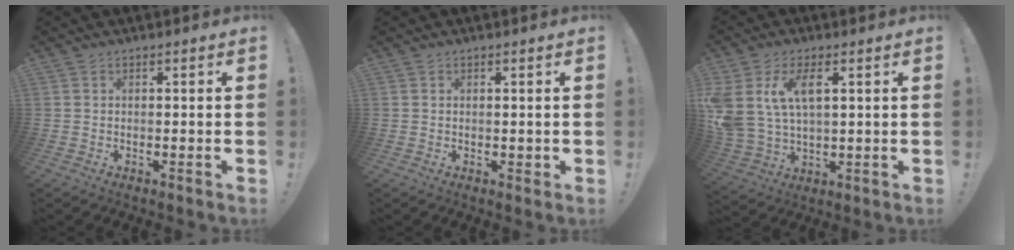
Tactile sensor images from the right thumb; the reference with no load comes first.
{"total": 1.1, "force": [0.4, 0.9, 0.5], "torque": [0.002, -0.003, 0.005]}
{"total": 11.0, "force": [4.6, 6.2, 7.9], "torque": [-0.166, -0.009, 0.085]}